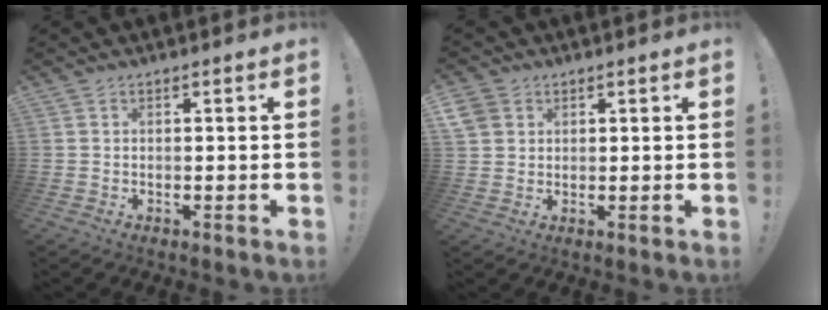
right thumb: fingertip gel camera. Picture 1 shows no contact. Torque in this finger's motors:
{"motor_torque": [0.00, 0.00, 0.00, 0.04, 0.01]}